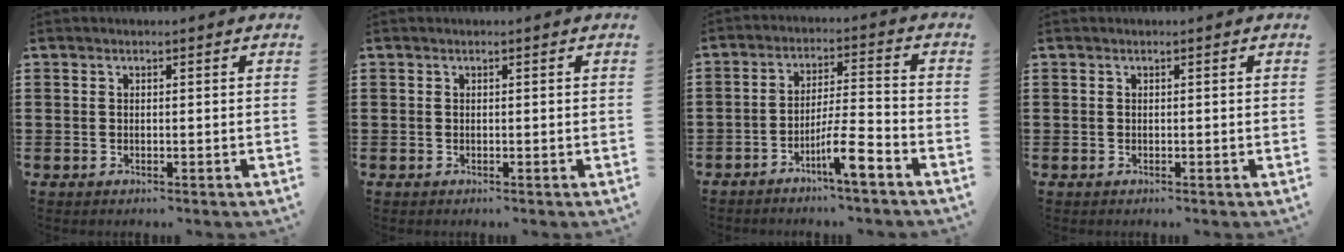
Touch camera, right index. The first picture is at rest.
{"total": 0.0}
{"total": 7.6, "force": [-4.6, 1.0, 5.9], "torque": [-0.108, 0.001, -0.083]}
{"total": 0.0}